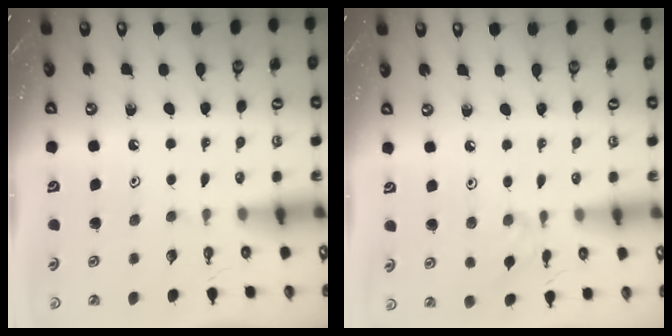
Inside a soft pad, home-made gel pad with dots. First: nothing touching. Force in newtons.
{"total": 2.5, "press": 2.5, "slide": 0.5}